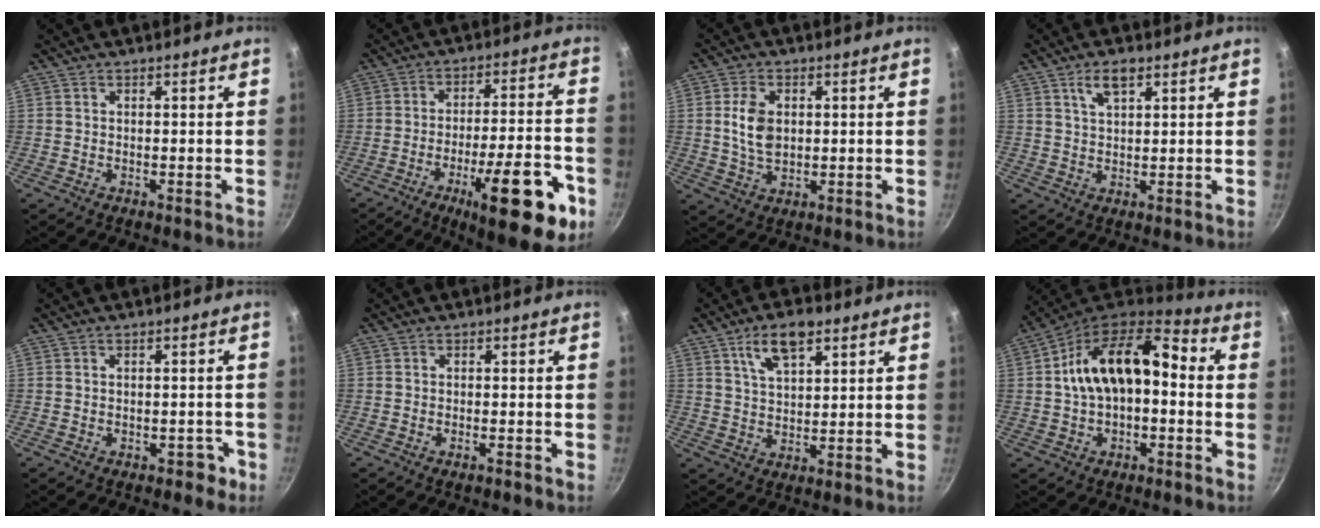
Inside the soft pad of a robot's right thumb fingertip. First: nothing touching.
{"total": 20.0, "force": [-8.8, 5.4, 17.2], "torque": [-0.214, 0.037, -0.119]}
{"total": 7.1, "force": [1.1, 4.7, 5.2], "torque": [-0.090, -0.003, 0.021]}
{"total": 4.9, "force": [2.7, 2.2, 3.5], "torque": [-0.057, -0.007, 0.049]}
{"total": 2.6, "force": [-1.4, 1.6, 1.5], "torque": [-0.007, 0.022, -0.003]}
{"total": 1.1, "force": [-0.8, 0.1, 0.7], "torque": [-0.019, 0.007, -0.013]}
{"total": 8.8, "force": [4.6, 4.0, 6.4], "torque": [-0.101, -0.009, 0.082]}
{"total": 16.7, "force": [0.7, 9.7, 13.5], "torque": [-0.216, 0.048, -0.003]}